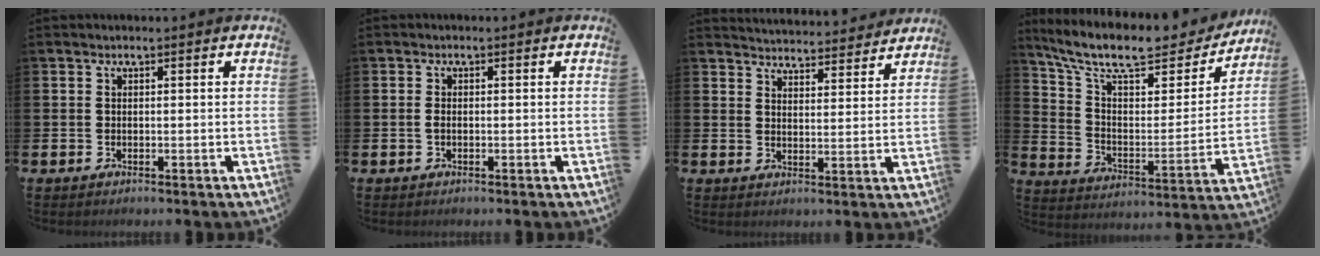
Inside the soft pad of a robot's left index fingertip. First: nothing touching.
{"total": 0.9, "force": [-0.2, 0.5, 0.8], "torque": [-0.014, 0.002, -0.005]}
{"total": 4.8, "force": [4.7, 0.5, -0.2], "torque": [-0.009, -0.038, 0.084]}
{"total": 10.9, "force": [9.3, 3.5, 4.5], "torque": [-0.118, -0.062, 0.157]}